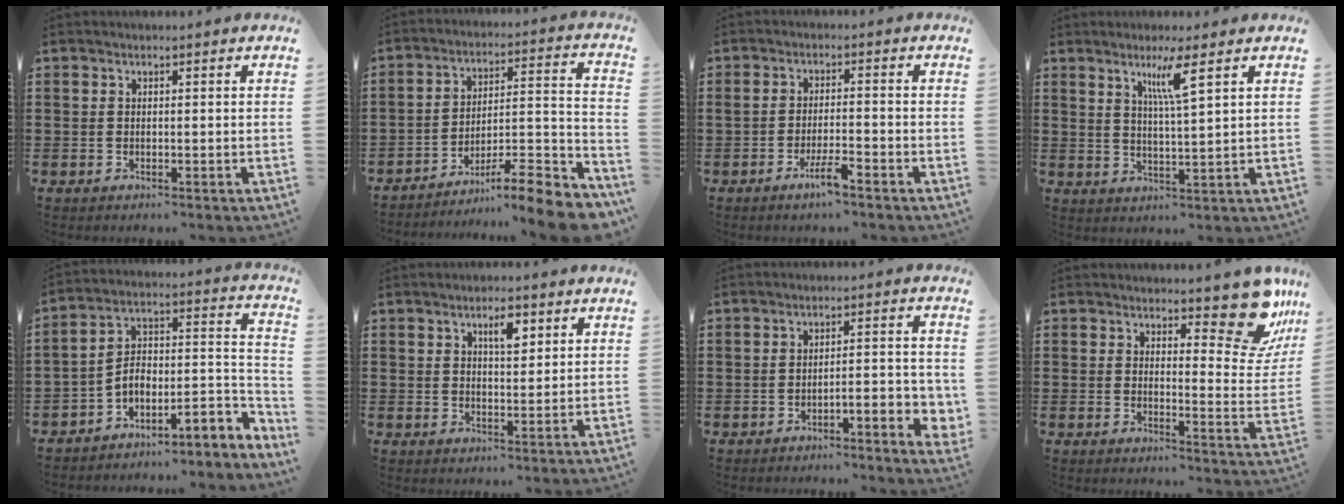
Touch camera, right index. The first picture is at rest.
{"total": 9.1, "force": [-7.5, 0.9, 5.1], "torque": [-0.063, 0.007, -0.150]}
{"total": 4.3, "force": [-2.8, 0.6, 3.2], "torque": [-0.073, -0.007, -0.055]}
{"total": 5.1, "force": [3.0, -0.3, 4.1], "torque": [-0.082, -0.006, 0.048]}
{"total": 5.8, "force": [-1.8, 3.5, 4.3], "torque": [-0.082, -0.020, -0.032]}
{"total": 3.6, "force": [1.9, 1.3, 2.8], "torque": [-0.045, 0.000, 0.029]}
{"total": 3.9, "force": [-2.4, 0.5, 3.1], "torque": [-0.051, 0.000, -0.044]}
{"total": 10.7, "force": [8.2, 3.1, 6.0], "torque": [-0.084, -0.047, 0.145]}